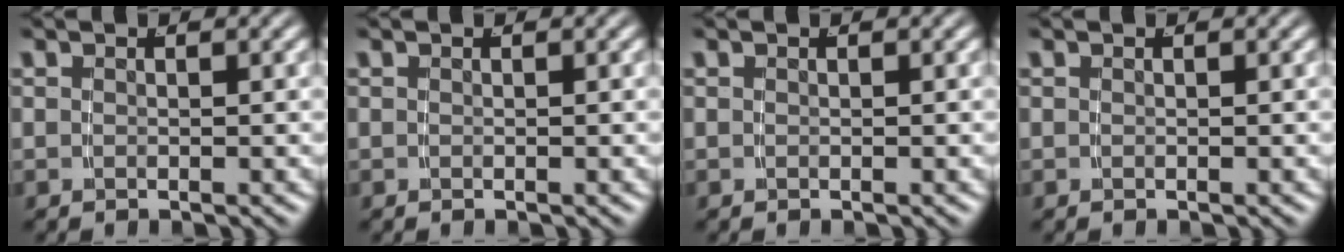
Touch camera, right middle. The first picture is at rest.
{"total": 0.0}
{"total": 0.0}
{"total": 0.0}